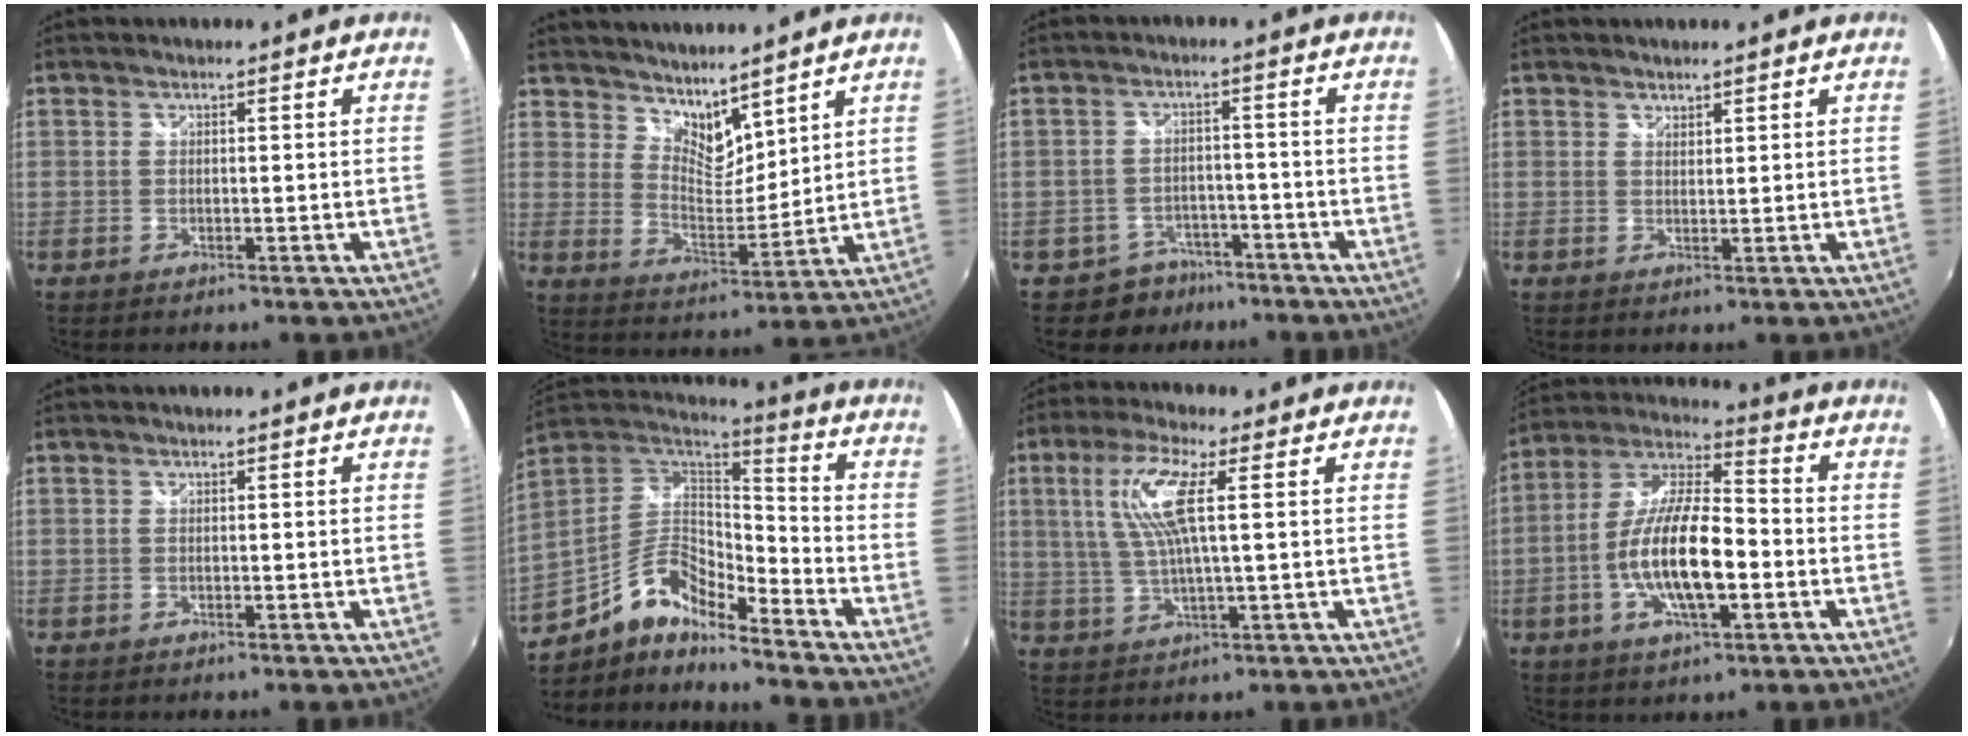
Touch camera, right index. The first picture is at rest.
{"total": 7.8, "force": [6.7, 3.0, 2.6], "torque": [-0.032, -0.005, 0.125]}
{"total": 6.3, "force": [-4.5, 4.4, 0.2], "torque": [-0.019, 0.022, -0.065]}
{"total": 1.2, "force": [1.1, 0.6, 0.1], "torque": [0.001, 0.001, 0.019]}
{"total": 0.0}
{"total": 13.1, "force": [-9.1, 4.4, 8.4], "torque": [-0.166, 0.006, -0.175]}
{"total": 9.6, "force": [2.6, 1.4, 9.1], "torque": [-0.183, 0.007, 0.055]}
{"total": 15.2, "force": [-3.6, 5.1, 13.9], "torque": [-0.273, -0.002, -0.071]}